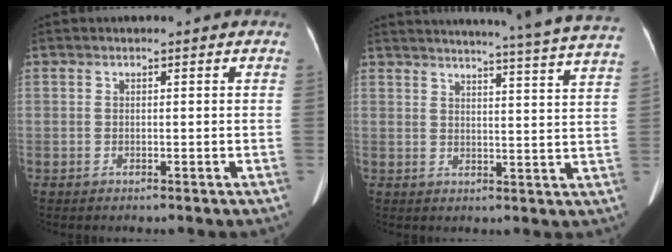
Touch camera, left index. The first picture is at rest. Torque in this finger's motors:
{"motor_torque": [0.46, -0.68, 0.13, 0.09]}